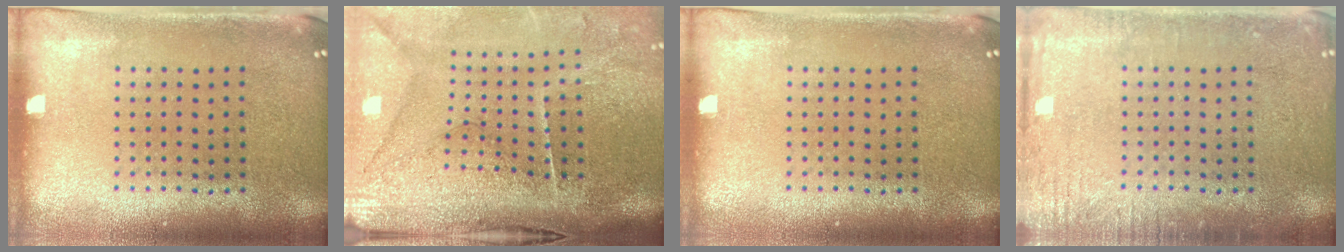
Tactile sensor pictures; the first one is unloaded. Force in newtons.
{"total": 4.8, "press": 3.8, "slide": 3.0}
{"total": 0.0}
{"total": 2.5, "press": 2.5, "slide": 0.3}